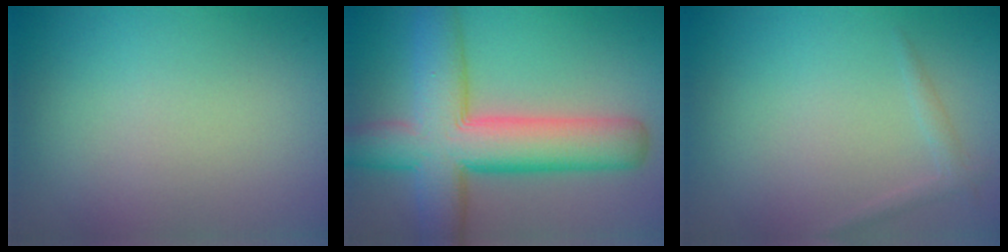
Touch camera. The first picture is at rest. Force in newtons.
{"total": 10.5, "press": 10.5, "slide": 0.5}
{"total": 1.0, "press": 1.0, "slide": 0.1}